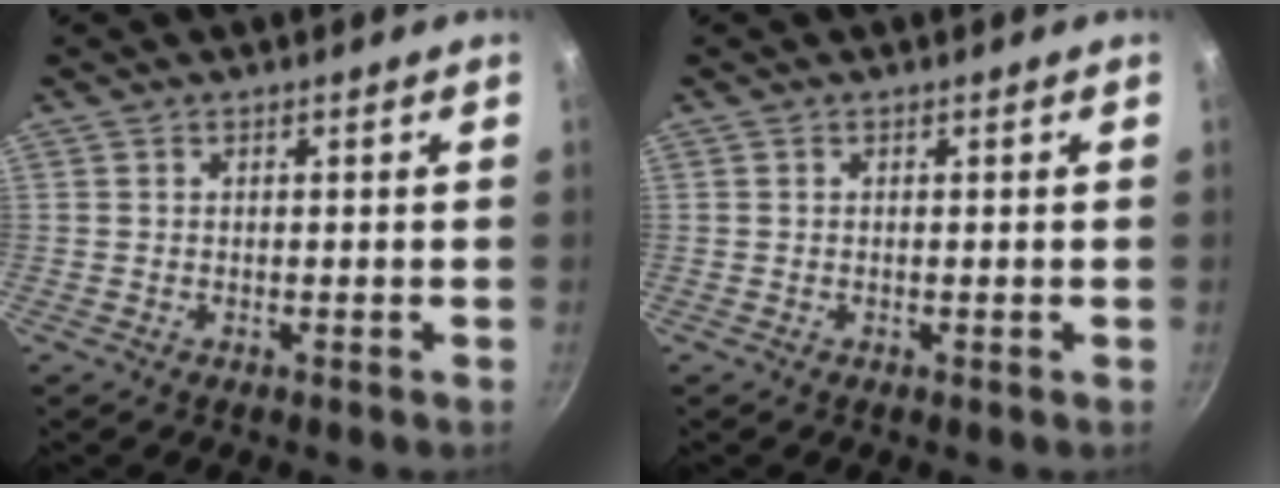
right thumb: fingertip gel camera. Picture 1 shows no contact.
{"total": 0.0}